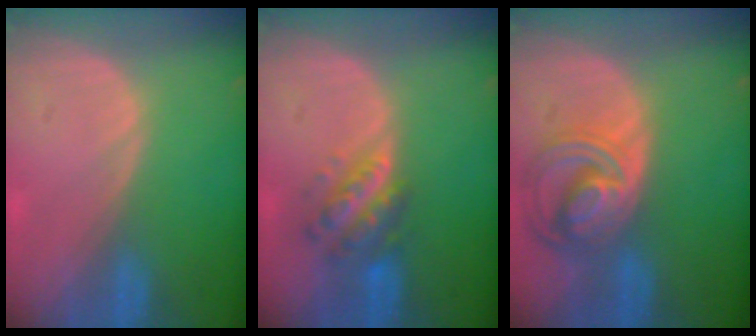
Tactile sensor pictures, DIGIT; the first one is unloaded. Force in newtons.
{"total": 5.9, "press": 5.5, "slide": 2.2}
{"total": 8.6, "press": 7.4, "slide": 4.4}